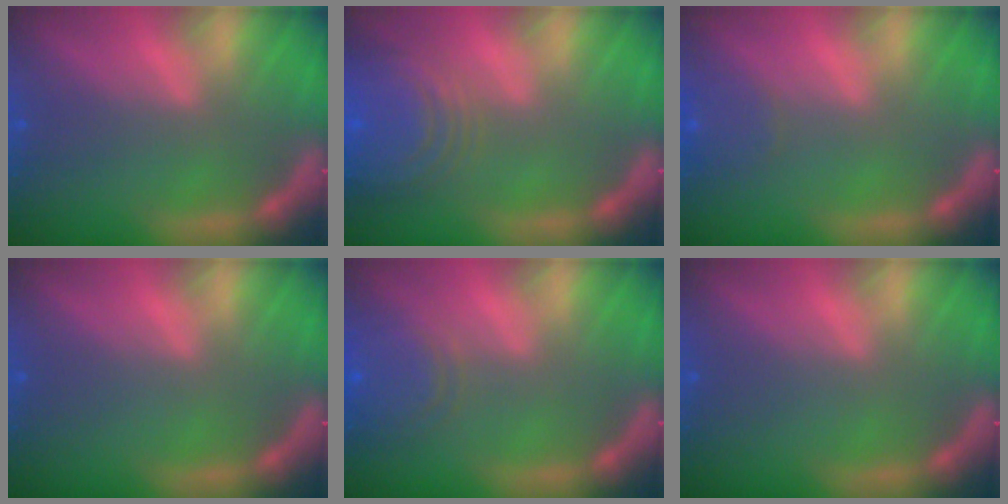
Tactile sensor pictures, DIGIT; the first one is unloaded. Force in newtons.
{"total": 10.0}
{"total": 1.9}
{"total": 0.0}
{"total": 5.1}
{"total": 0.0}